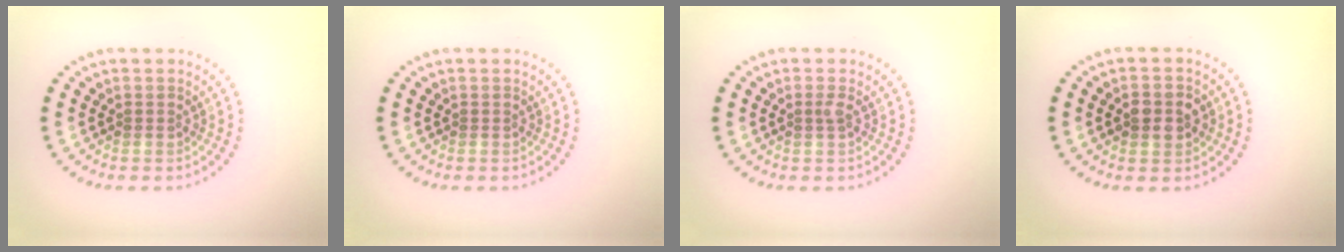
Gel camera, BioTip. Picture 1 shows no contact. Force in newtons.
{"total": 0.0}
{"total": 0.7, "press": 0.5, "slide": 0.6}
{"total": 2.9, "press": 2.9, "slide": 0.2}